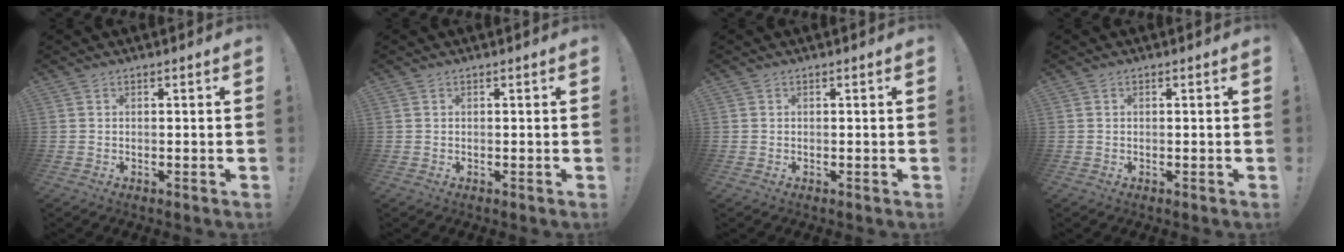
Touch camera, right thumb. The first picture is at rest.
{"total": 0.0}
{"total": 0.0}
{"total": 0.0}